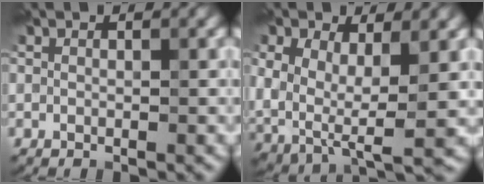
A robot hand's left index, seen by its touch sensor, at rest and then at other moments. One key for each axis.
{"total": 7.6, "fx": 0.9, "fy": 4.6, "fz": 5.9, "tx": -0.134, "ty": -0.017, "tz": 0.023}